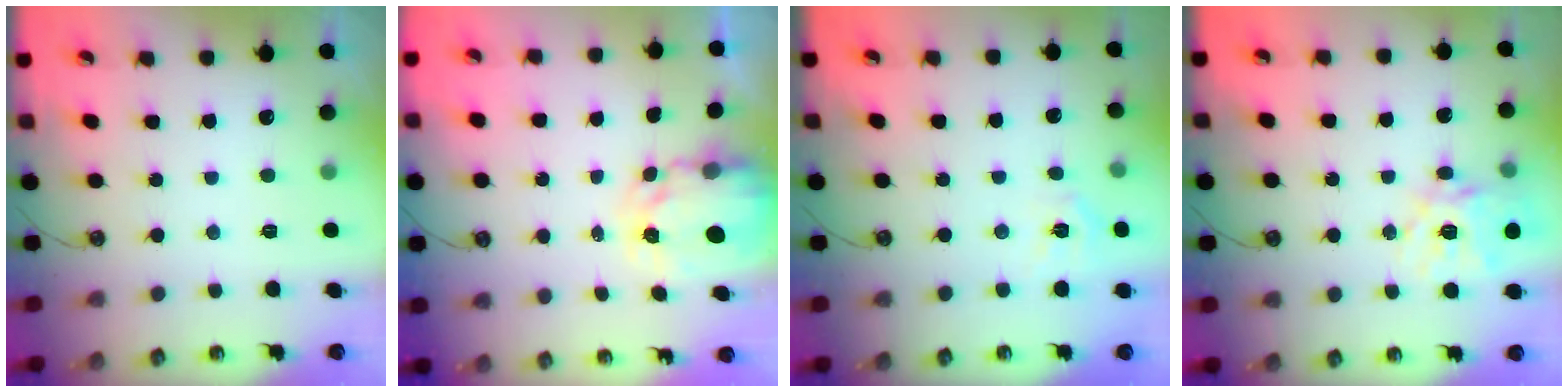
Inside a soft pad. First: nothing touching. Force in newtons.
{"total": 4.6, "press": 4.5, "slide": 0.4}
{"total": 7.1, "press": 7.1, "slide": 0.7}
{"total": 17.1, "press": 16.9, "slide": 2.2}